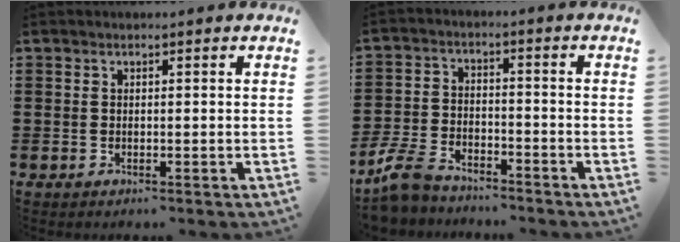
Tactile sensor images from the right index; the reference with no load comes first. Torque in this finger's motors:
{"motor_torque": [0.09, 0.09, 0.15, 0.08]}